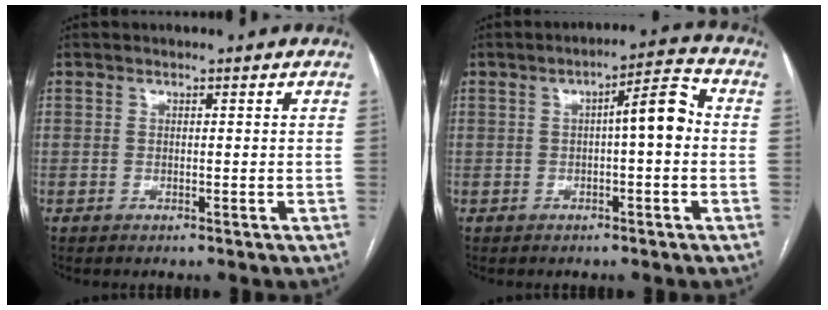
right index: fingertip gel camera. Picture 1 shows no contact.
{"total": 6.0, "force": [0.1, 1.1, 5.9], "torque": [-0.083, 0.022, -0.003]}